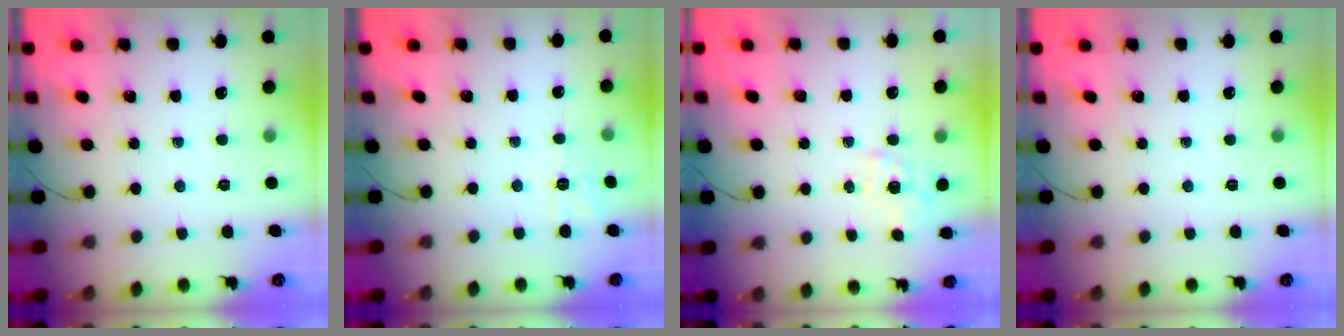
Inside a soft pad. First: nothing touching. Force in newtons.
{"total": 2.2, "press": 0.7, "slide": 2.0}
{"total": 1.0, "press": 0.7, "slide": 0.7}
{"total": 0.0}